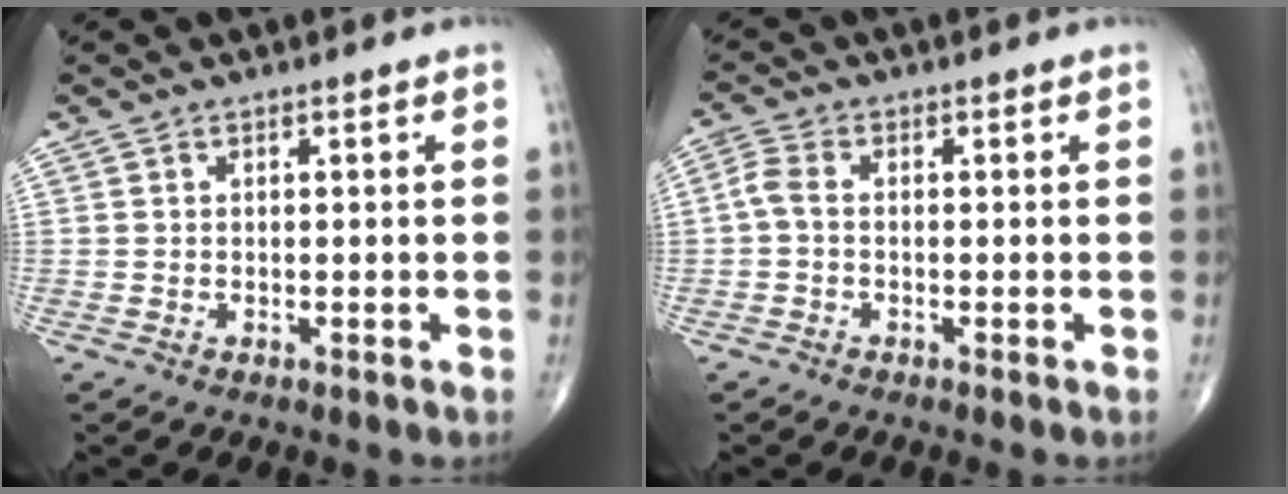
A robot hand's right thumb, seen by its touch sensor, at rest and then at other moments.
{"total": 2.9, "force": [-0.5, 1.6, 2.4], "torque": [-0.060, 0.006, -0.019]}